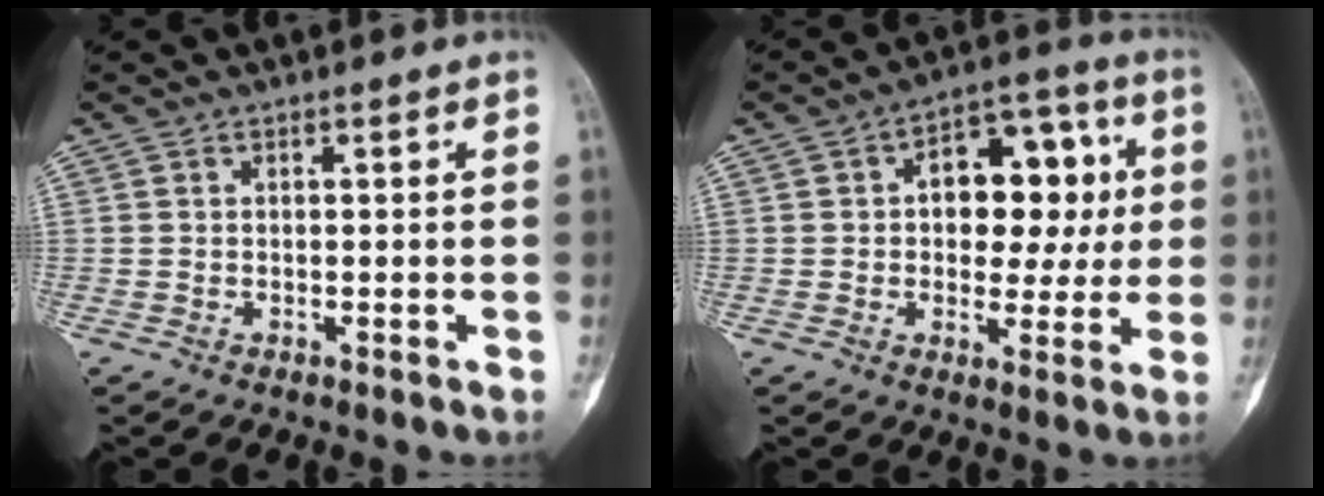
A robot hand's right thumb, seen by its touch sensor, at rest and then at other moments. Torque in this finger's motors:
{"motor_torque": [1.08, 2.09, 0.69, -0.59, 0.22]}